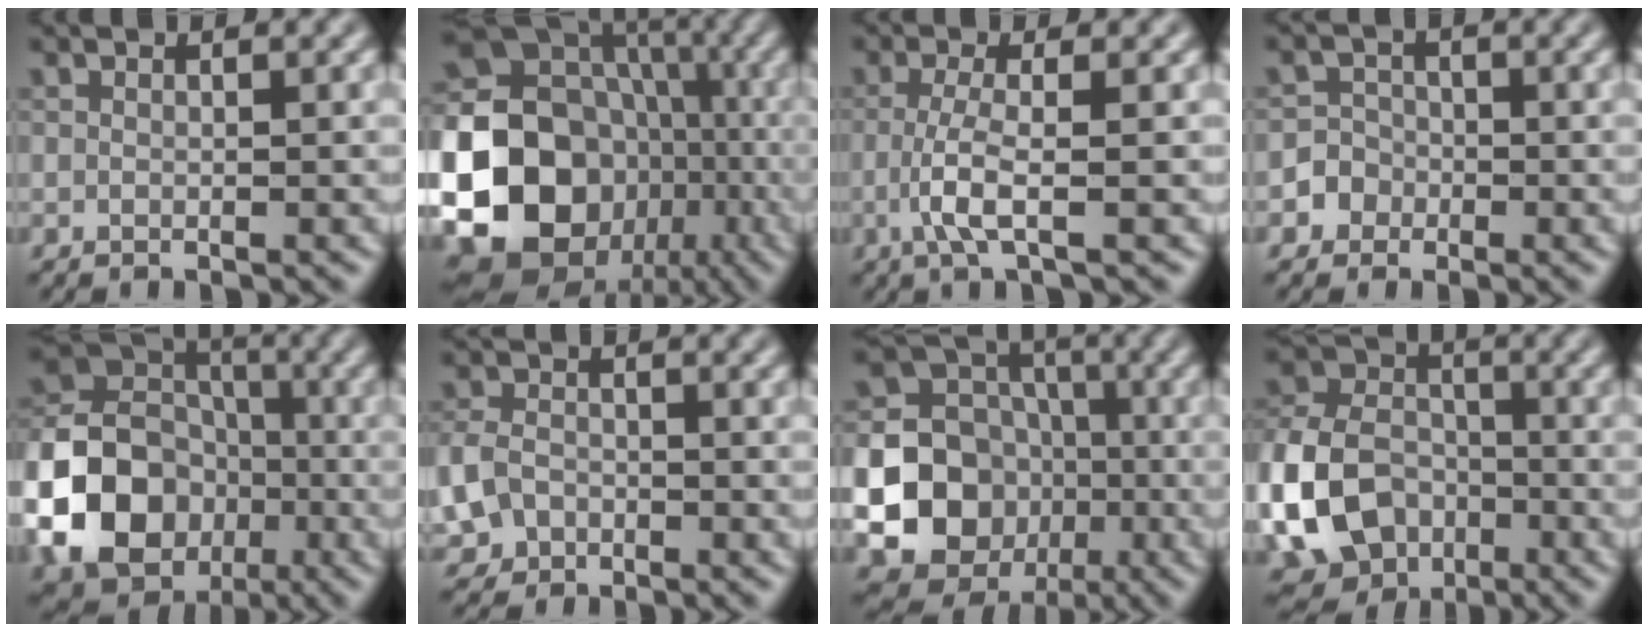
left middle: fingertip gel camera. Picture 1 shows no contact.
{"total": 23.9, "force": [-6.0, 20.8, 10.1], "torque": [-0.215, -0.038, -0.131]}
{"total": 3.2, "force": [-0.9, 0.5, 3.0], "torque": [-0.066, 0.000, -0.026]}
{"total": 3.2, "force": [-1.5, 2.8, 0.2], "torque": [0.030, 0.003, -0.036]}
{"total": 16.4, "force": [-5.3, 13.7, 7.3], "torque": [-0.147, -0.036, -0.117]}
{"total": 4.2, "force": [-1.7, 3.2, 2.0], "torque": [-0.045, -0.010, -0.037]}
{"total": 22.7, "force": [-5.6, 21.2, 5.9], "torque": [-0.152, -0.044, -0.118]}
{"total": 10.2, "force": [-3.7, 7.7, 5.5], "torque": [-0.121, -0.005, -0.081]}